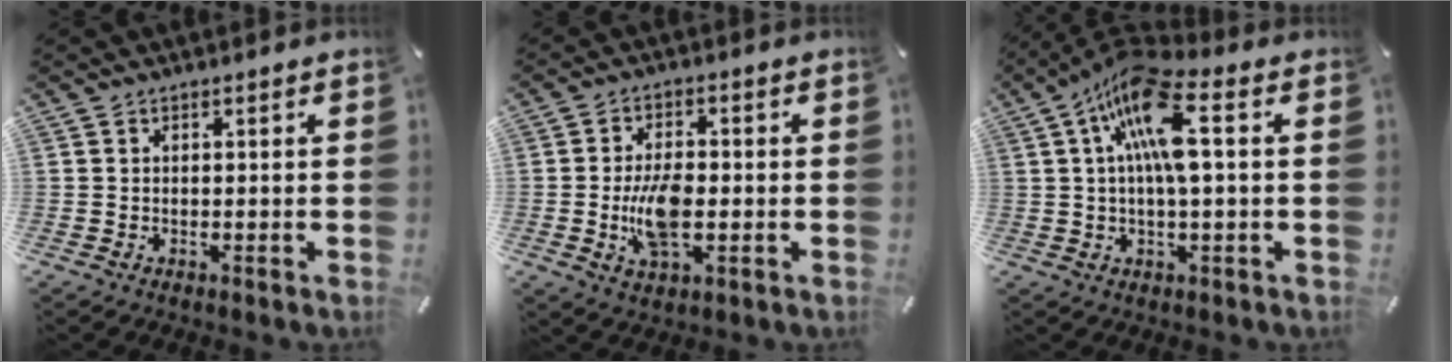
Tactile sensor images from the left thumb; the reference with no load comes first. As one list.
[{"total": 9.1, "force": [-1.5, 4.8, 7.6], "torque": [-0.154, -0.003, -0.027]}, {"total": 14.6, "force": [3.0, 5.0, 13.4], "torque": [-0.271, 0.001, 0.050]}]